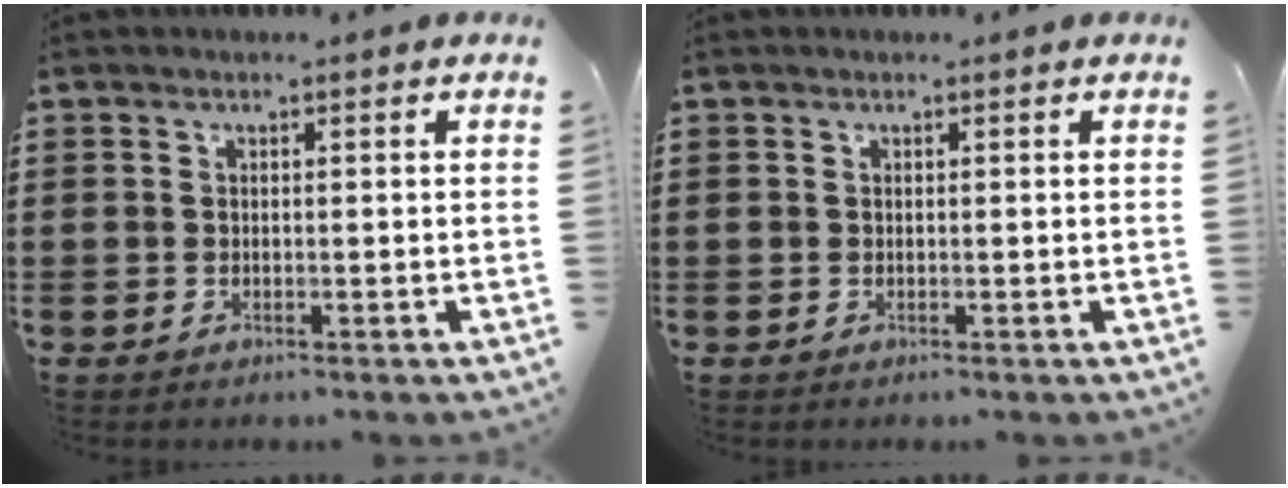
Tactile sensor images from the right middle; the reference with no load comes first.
{"total": 0.0}